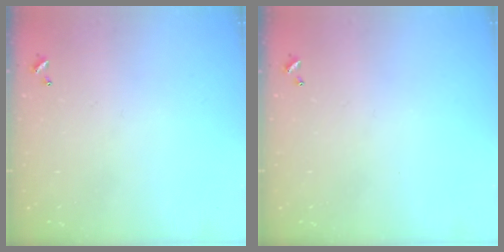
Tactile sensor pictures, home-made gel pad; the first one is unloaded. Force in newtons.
{"total": 0.0}